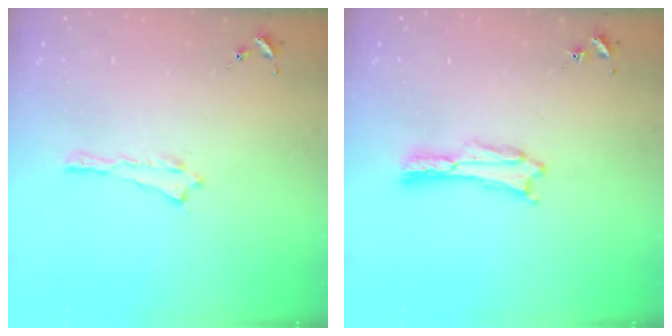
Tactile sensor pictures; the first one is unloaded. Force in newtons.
{"total": 1.1, "press": 1.1, "slide": 0.0}